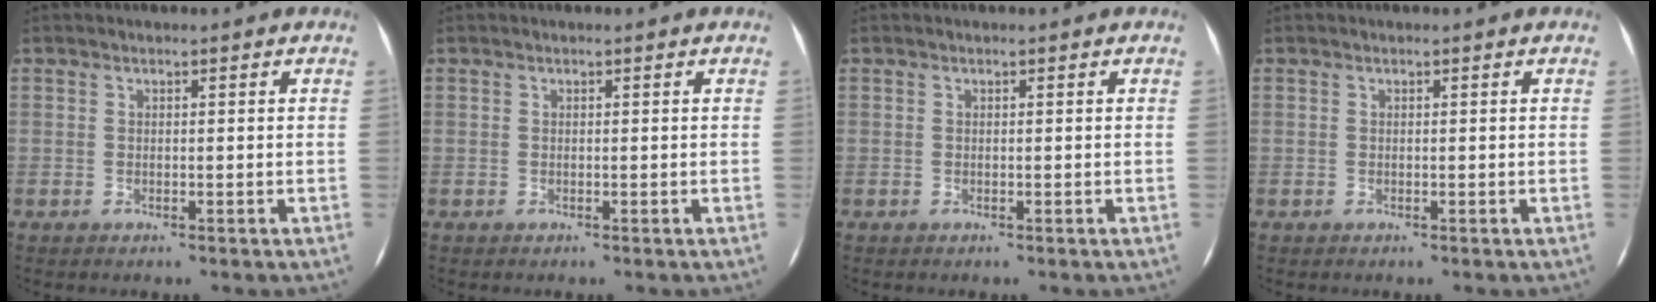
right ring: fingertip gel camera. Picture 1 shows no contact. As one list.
[{"total": 0.0}, {"total": 0.0}, {"total": 0.0}]